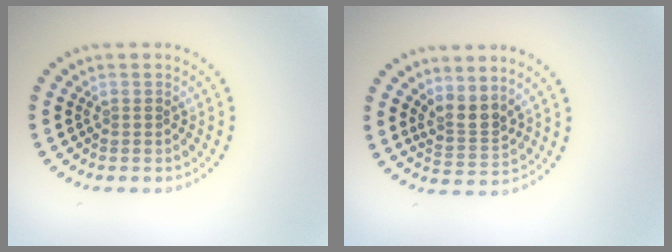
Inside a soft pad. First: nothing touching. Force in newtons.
{"total": 2.6, "press": 1.9, "slide": 1.7}